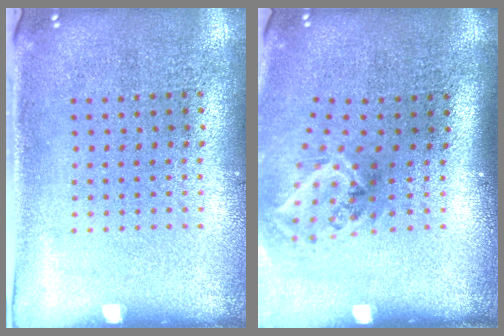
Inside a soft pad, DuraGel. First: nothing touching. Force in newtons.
{"total": 1.9, "press": 1.2, "slide": 1.5}